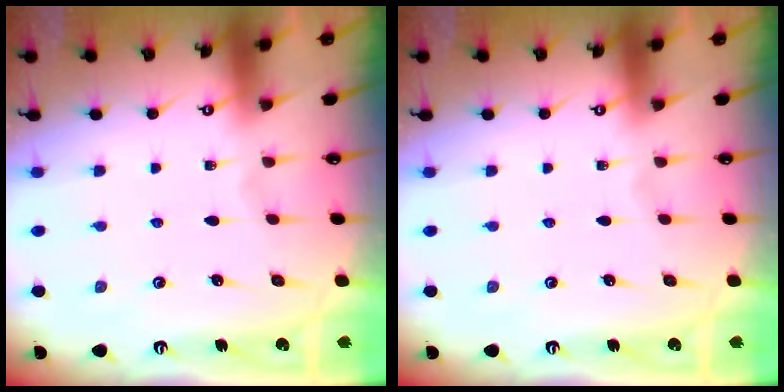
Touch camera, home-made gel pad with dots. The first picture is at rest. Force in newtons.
{"total": 0.0}